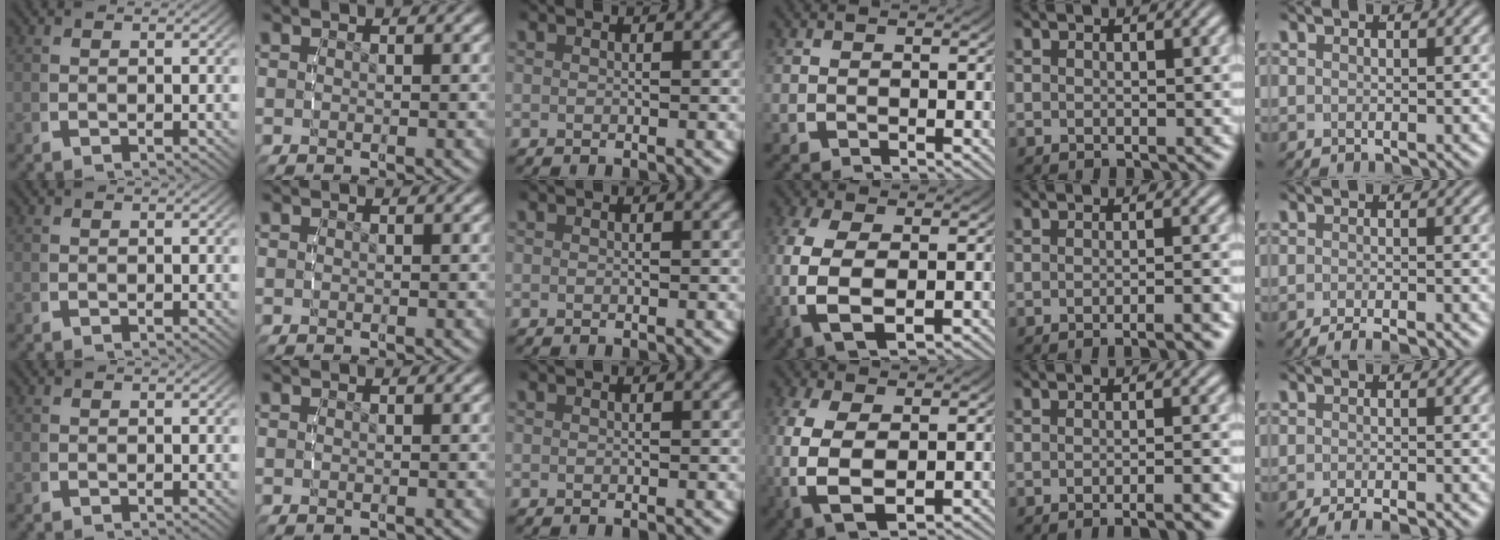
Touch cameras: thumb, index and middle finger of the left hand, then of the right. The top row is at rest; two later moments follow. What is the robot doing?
{"motion": "lift_and_place", "object": "bandage"}